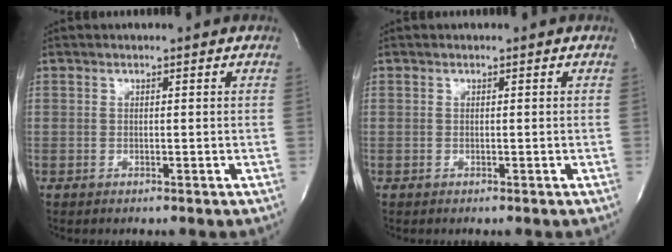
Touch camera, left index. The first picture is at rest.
{"total": 0.0}